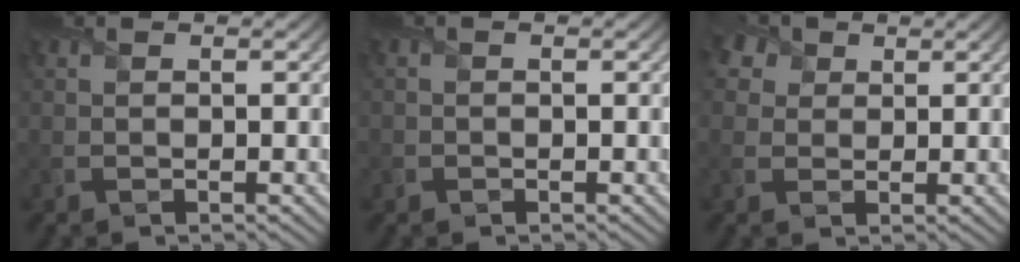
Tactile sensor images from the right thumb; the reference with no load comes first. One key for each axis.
{"total": 0.7, "fx": -0.2, "fy": 0.7, "fz": 0.0, "tx": 0.003, "ty": -0.005, "tz": -0.007}
{"total": 5.3, "fx": 3.0, "fy": 3.7, "fz": 2.3, "tx": -0.074, "ty": 0.011, "tz": 0.048}